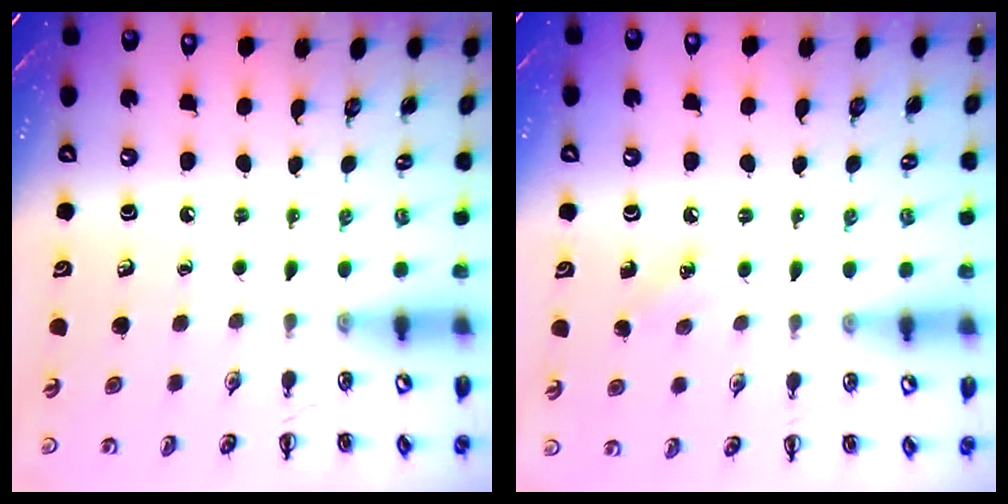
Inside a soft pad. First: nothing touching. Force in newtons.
{"total": 4.9, "press": 4.7, "slide": 1.4}